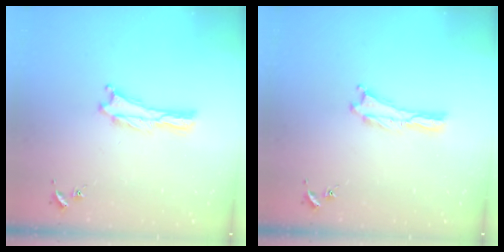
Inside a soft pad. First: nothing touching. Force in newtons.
{"total": 0.0}